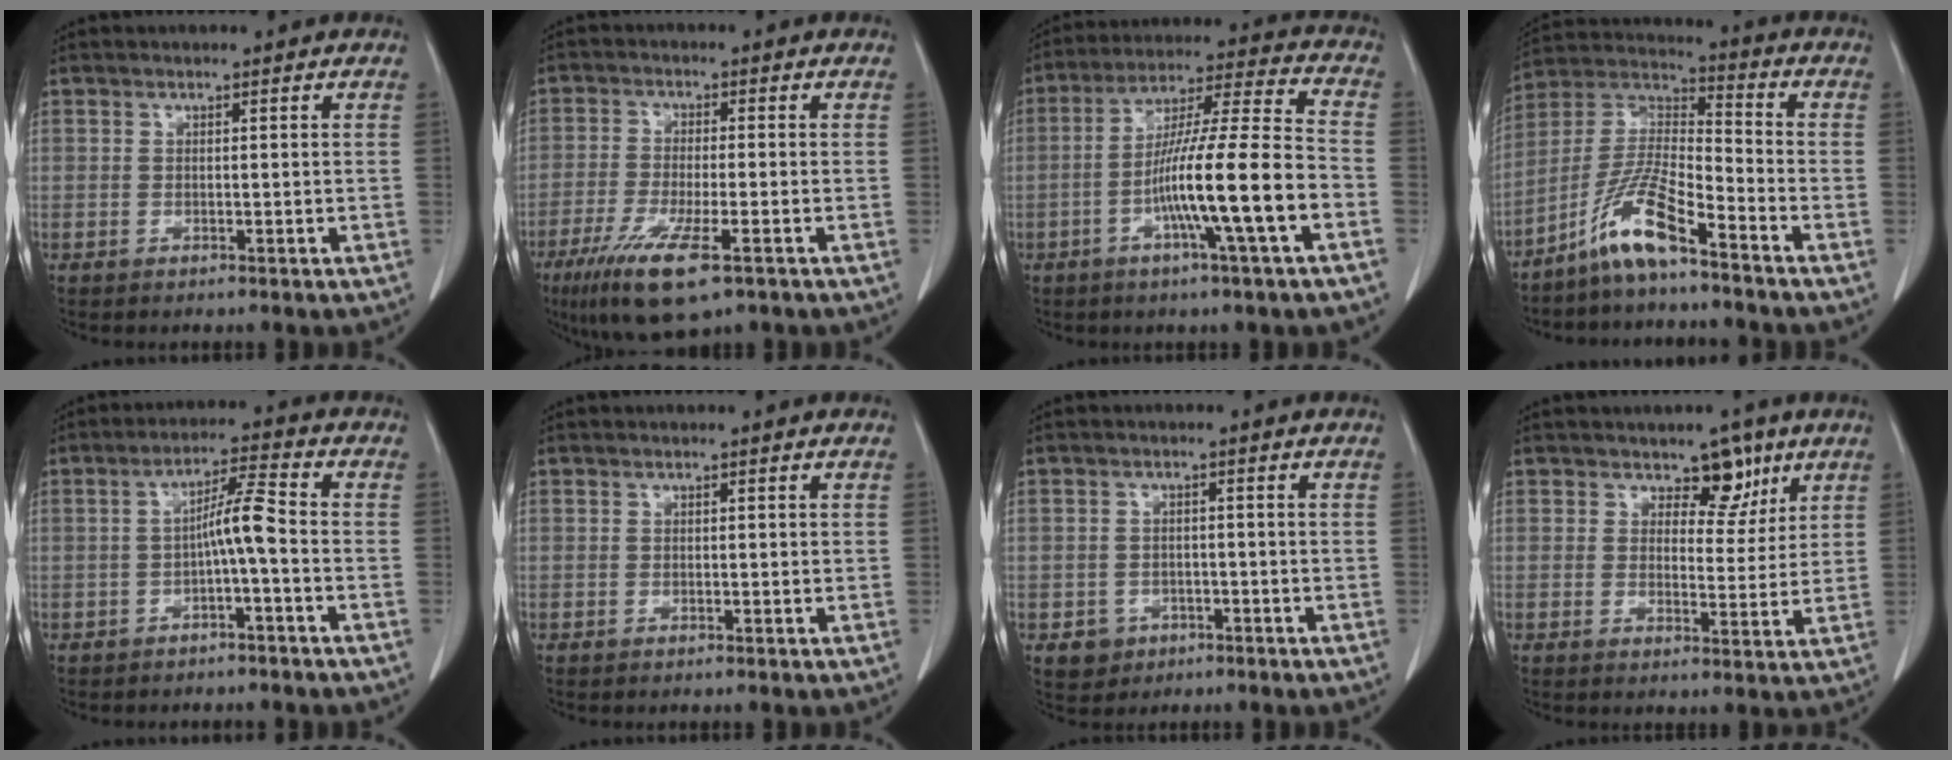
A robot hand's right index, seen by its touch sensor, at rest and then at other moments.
{"total": 10.6, "force": [-6.0, 1.8, 8.6], "torque": [-0.160, -0.029, -0.099]}
{"total": 15.7, "force": [-5.2, -0.5, 14.9], "torque": [-0.259, 0.003, -0.093]}
{"total": 10.4, "force": [-7.2, 1.1, 7.5], "torque": [-0.164, -0.001, -0.146]}
{"total": 5.2, "force": [-1.2, -0.1, 5.0], "torque": [-0.087, 0.016, -0.020]}
{"total": 0.0}
{"total": 3.5, "force": [-1.5, 3.2, 0.4], "torque": [0.001, 0.012, -0.014]}
{"total": 5.2, "force": [3.3, 3.0, 2.7], "torque": [-0.021, -0.003, 0.047]}